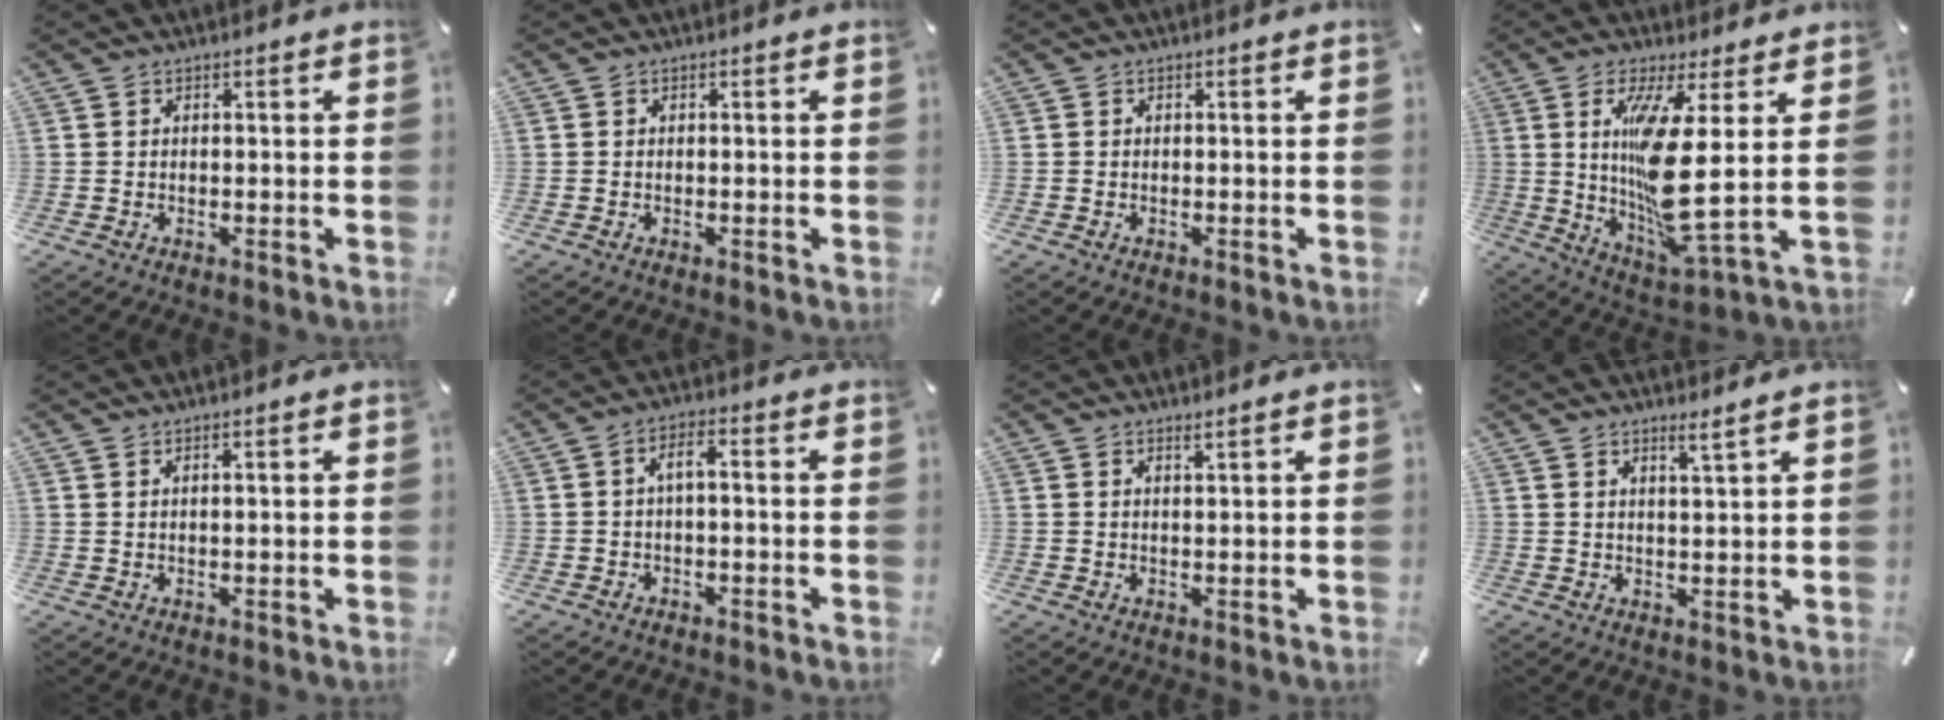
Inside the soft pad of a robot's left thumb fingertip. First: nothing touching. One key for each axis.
{"total": 0.0}
{"total": 0.0}
{"total": 17.3, "fx": 3.0, "fy": 3.1, "fz": 16.8, "tx": -0.328, "ty": -0.046, "tz": 0.033}
{"total": 1.3, "fx": 0.9, "fy": -0.1, "fz": 0.9, "tx": -0.016, "ty": -0.002, "tz": 0.016}
{"total": 3.5, "fx": -0.2, "fy": 1.2, "fz": 3.3, "tx": -0.062, "ty": 0.013, "tz": -0.007}
{"total": 1.4, "fx": 1.2, "fy": -0.1, "fz": 0.6, "tx": -0.012, "ty": -0.003, "tz": 0.023}
{"total": 3.1, "fx": 2.6, "fy": -0.6, "fz": 1.5, "tx": -0.034, "ty": -0.013, "tz": 0.046}